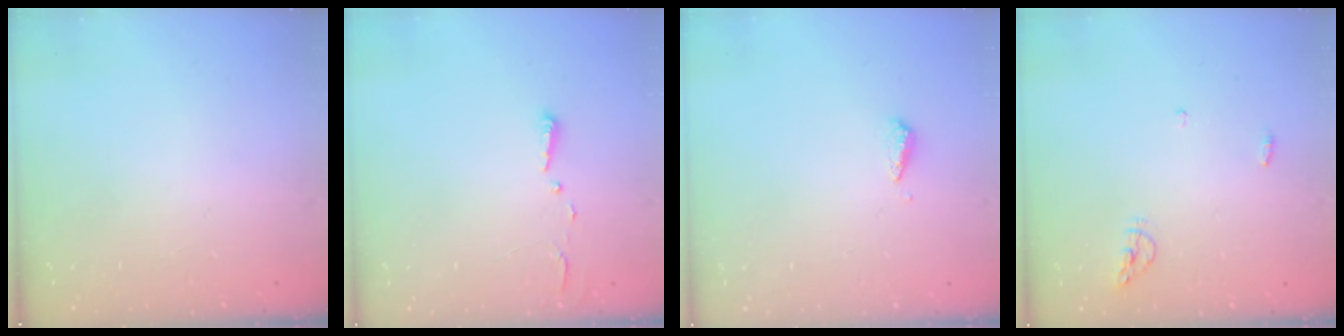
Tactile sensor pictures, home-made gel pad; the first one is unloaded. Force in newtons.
{"total": 2.7, "press": 2.7, "slide": 0.4}
{"total": 3.0, "press": 3.0, "slide": 0.2}
{"total": 5.2, "press": 5.2, "slide": 0.7}